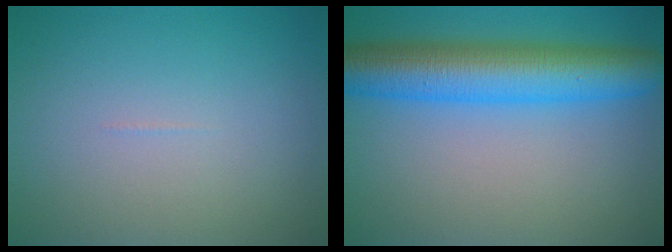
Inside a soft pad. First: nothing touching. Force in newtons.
{"total": 8.7, "press": 8.7, "slide": 0.3}